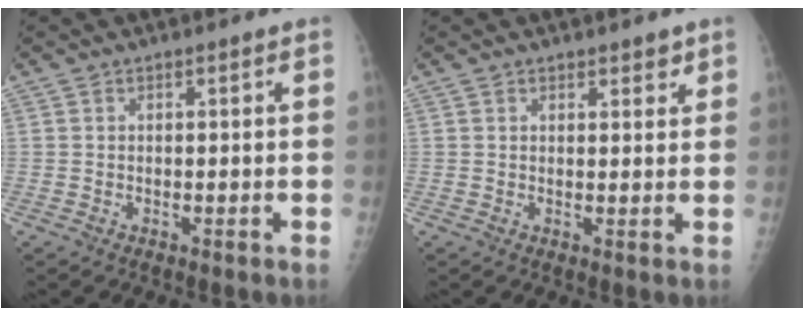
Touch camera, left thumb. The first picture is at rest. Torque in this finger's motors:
{"motor_torque": [0.01, 0.06, -0.07, 0.19, 0.06]}